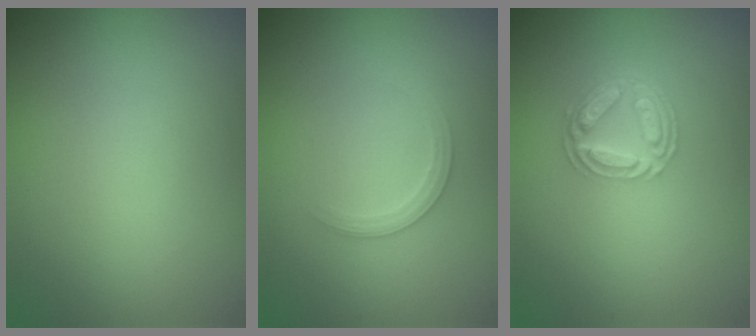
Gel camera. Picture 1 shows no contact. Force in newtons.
{"total": 1.6, "press": 1.6, "slide": 0.1}
{"total": 4.4, "press": 3.3, "slide": 2.9}